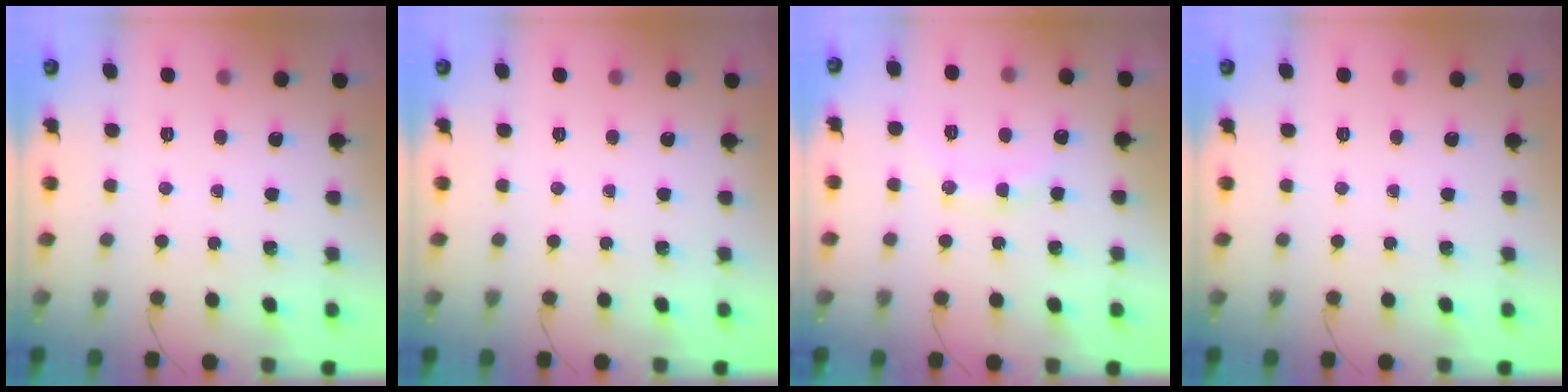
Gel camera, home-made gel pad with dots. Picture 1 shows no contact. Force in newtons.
{"total": 0.0}
{"total": 10.9, "press": 10.9, "slide": 1.0}
{"total": 0.0}